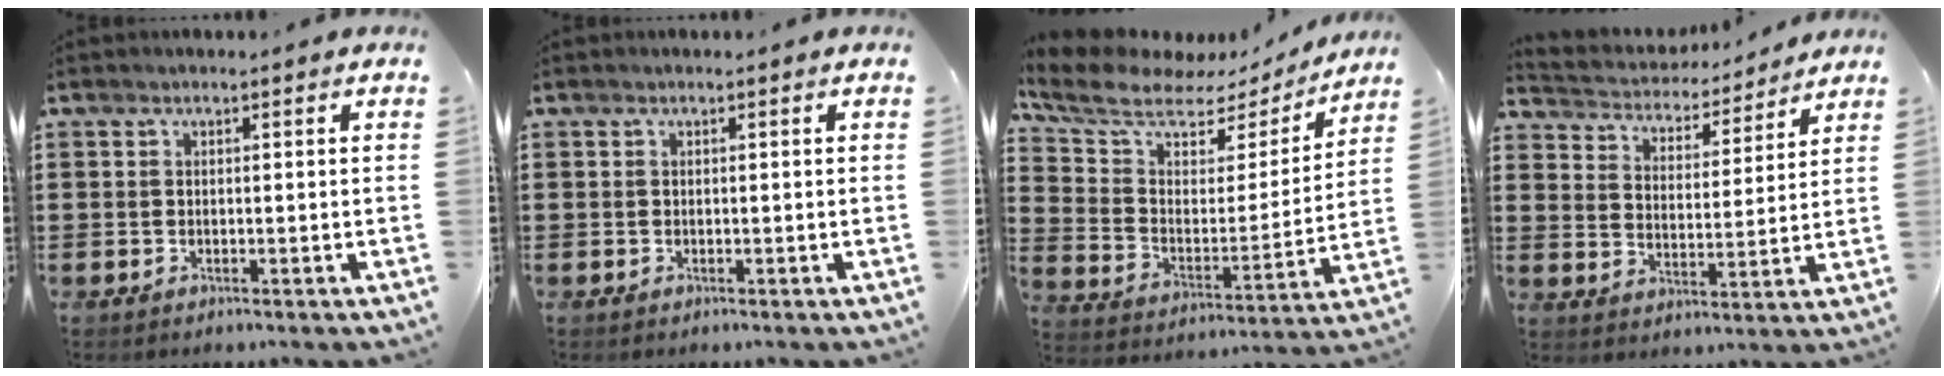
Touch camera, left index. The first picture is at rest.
{"total": 0.0}
{"total": 7.9, "force": [6.1, 3.7, 3.5], "torque": [-0.109, -0.036, 0.101]}
{"total": 4.1, "force": [4.1, 0.7, 0.0], "torque": [-0.027, -0.031, 0.064]}